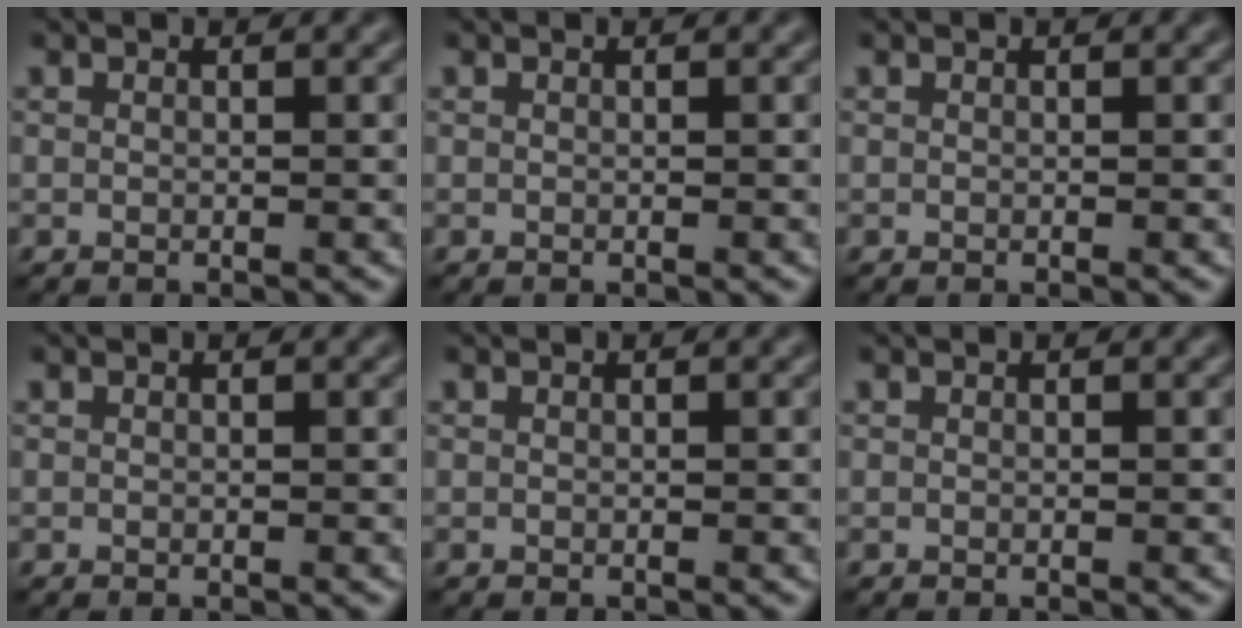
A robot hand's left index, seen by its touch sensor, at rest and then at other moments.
{"total": 0.0}
{"total": 0.0}
{"total": 0.0}
{"total": 0.0}
{"total": 0.0}